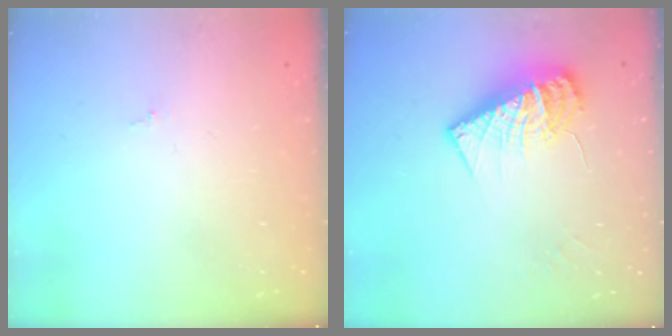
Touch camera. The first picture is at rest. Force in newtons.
{"total": 12.6, "press": 12.5, "slide": 1.2}